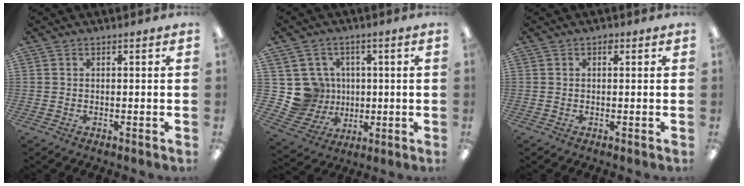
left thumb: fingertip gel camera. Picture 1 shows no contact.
{"total": 10.7, "force": [1.8, 10.4, 2.0], "torque": [-0.071, -0.005, 0.050]}
{"total": 1.1, "force": [0.5, 0.7, 0.6], "torque": [-0.006, 0.000, 0.007]}